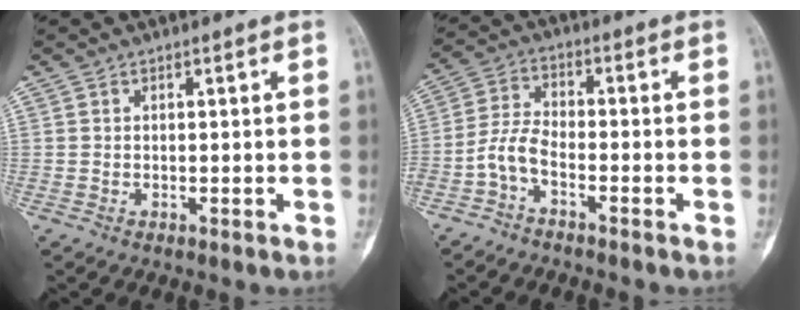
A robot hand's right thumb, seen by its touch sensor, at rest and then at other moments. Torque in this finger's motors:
{"motor_torque": [0.18, 0.17, 0.70, -0.35, 0.11]}